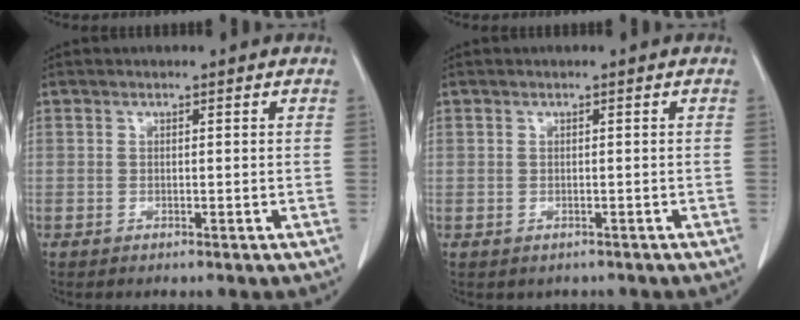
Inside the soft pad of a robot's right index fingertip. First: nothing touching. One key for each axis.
{"total": 1.3, "fx": -0.8, "fy": 1.1, "fz": 0.1, "tx": -0.006, "ty": 0.003, "tz": -0.006}